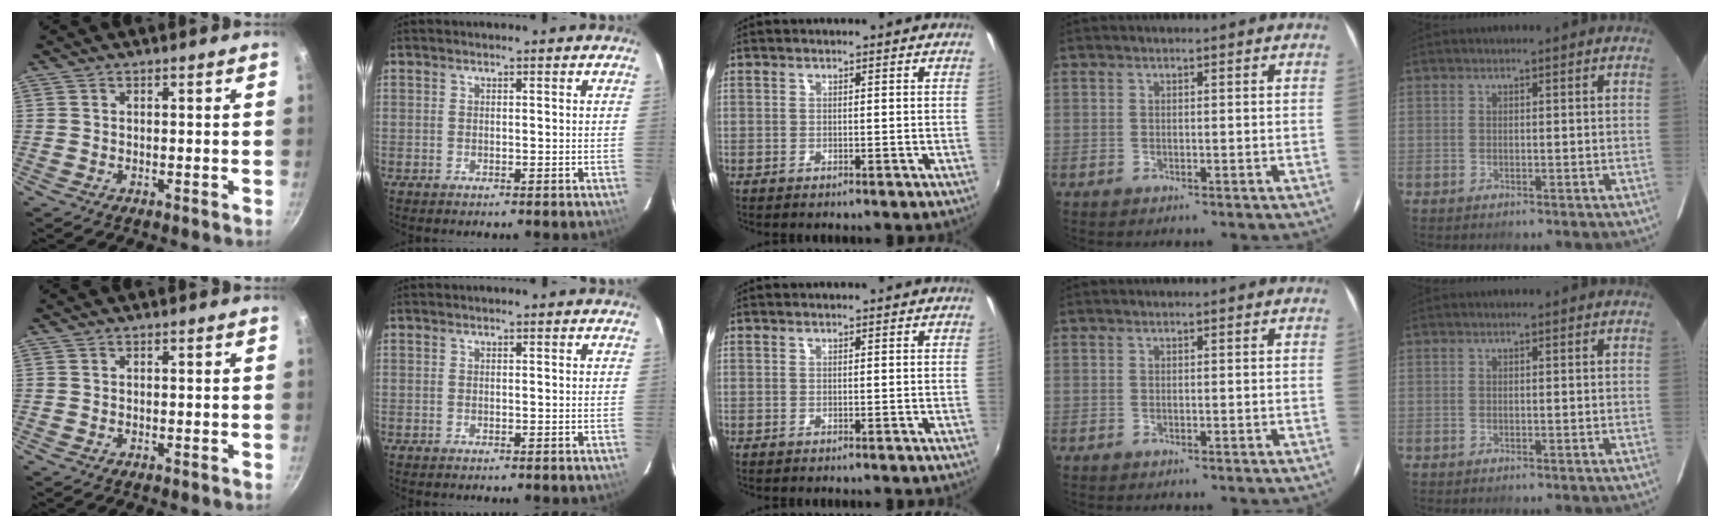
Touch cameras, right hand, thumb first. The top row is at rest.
{}